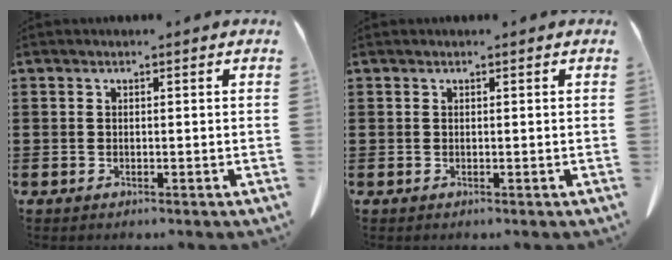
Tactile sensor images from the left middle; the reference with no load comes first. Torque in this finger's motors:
{"motor_torque": [-0.31, 0.70, -0.05, -0.01]}